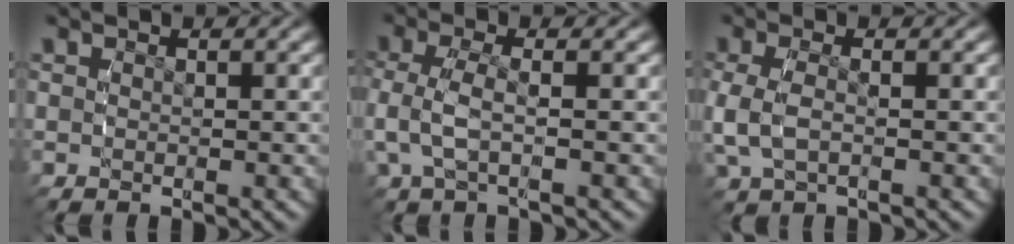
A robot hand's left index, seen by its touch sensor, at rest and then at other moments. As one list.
[{"total": 2.9, "force": [-0.5, 1.4, 2.5], "torque": [-0.070, -0.005, -0.007]}, {"total": 2.9, "force": [-0.5, 1.7, 2.3], "torque": [-0.068, -0.012, 0.002]}]